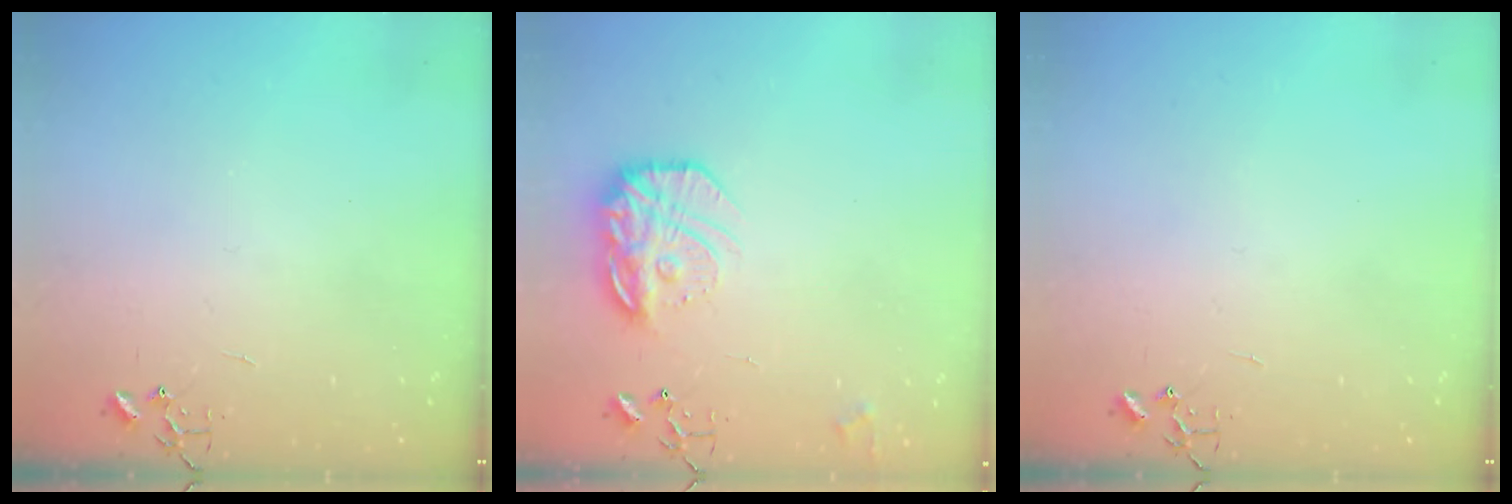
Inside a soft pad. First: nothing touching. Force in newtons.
{"total": 17.1, "press": 17.0, "slide": 1.2}
{"total": 0.0}